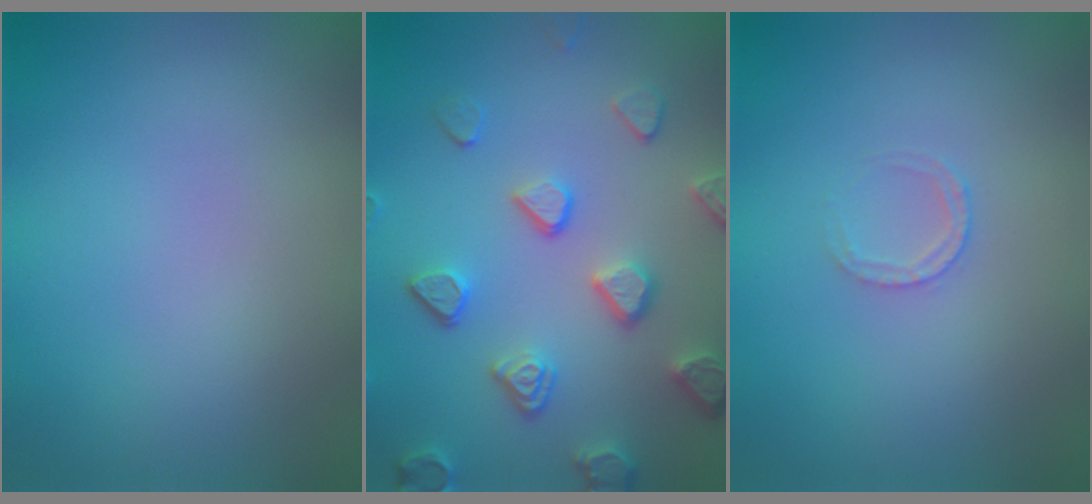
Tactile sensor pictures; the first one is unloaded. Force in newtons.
{"total": 5.0, "press": 4.0, "slide": 2.9}
{"total": 1.3, "press": 1.3, "slide": 0.2}